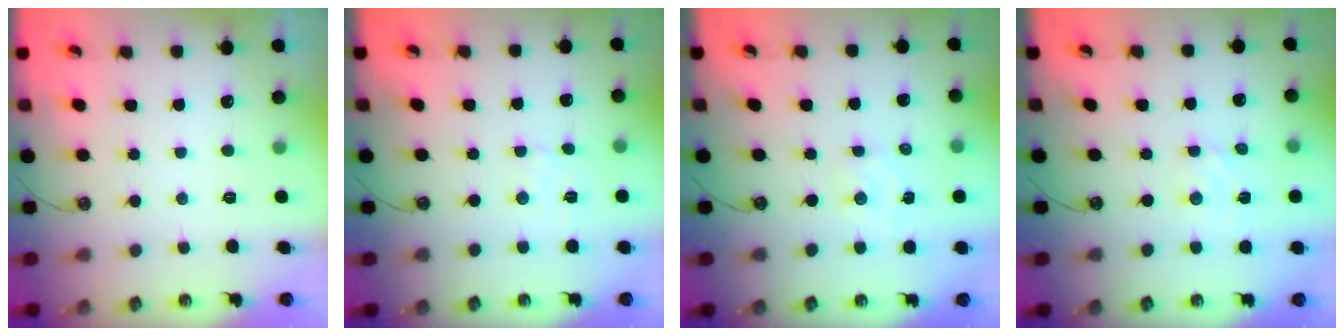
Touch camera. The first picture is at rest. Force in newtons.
{"total": 3.0, "press": 3.0, "slide": 0.4}
{"total": 2.3, "press": 2.3, "slide": 0.4}
{"total": 2.5, "press": 2.5, "slide": 0.4}